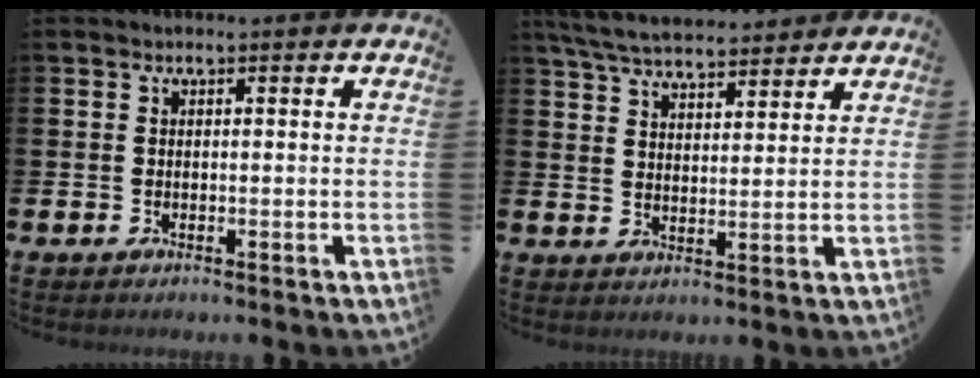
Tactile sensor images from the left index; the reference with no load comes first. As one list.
[{"total": 5.9, "force": [5.7, 0.9, 1.3], "torque": [-0.048, -0.025, 0.104]}]